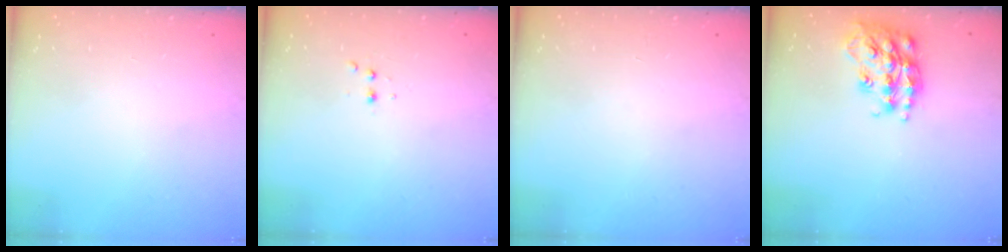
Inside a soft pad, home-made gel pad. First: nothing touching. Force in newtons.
{"total": 2.5, "press": 2.4, "slide": 0.5}
{"total": 0.0}
{"total": 18.2, "press": 18.2, "slide": 1.2}